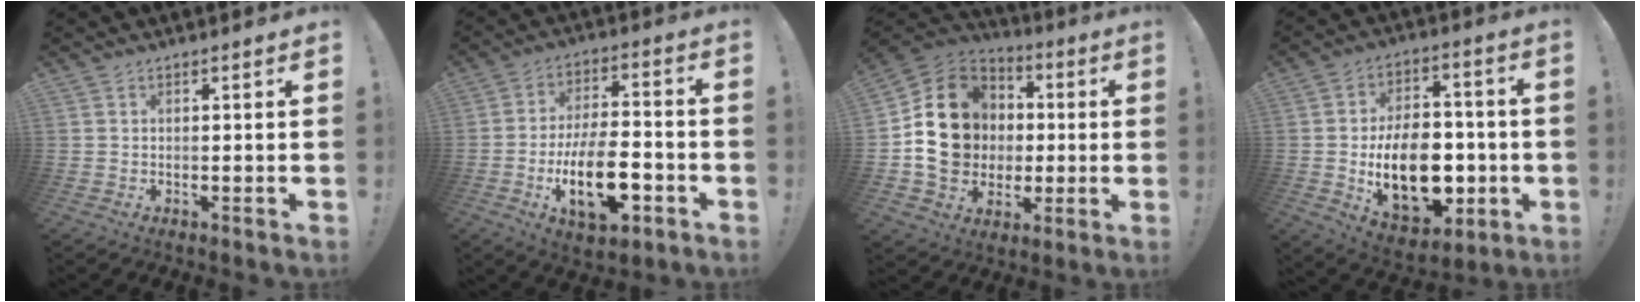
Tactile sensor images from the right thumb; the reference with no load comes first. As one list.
[{"total": 18.2, "force": [-6.3, 8.4, 14.9], "torque": [-0.253, 0.019, -0.102]}, {"total": 18.5, "force": [0.2, 16.2, 9.0], "torque": [-0.126, 0.019, 0.031]}, {"total": 20.9, "force": [-3.2, 13.7, 15.5], "torque": [-0.252, 0.007, -0.039]}]